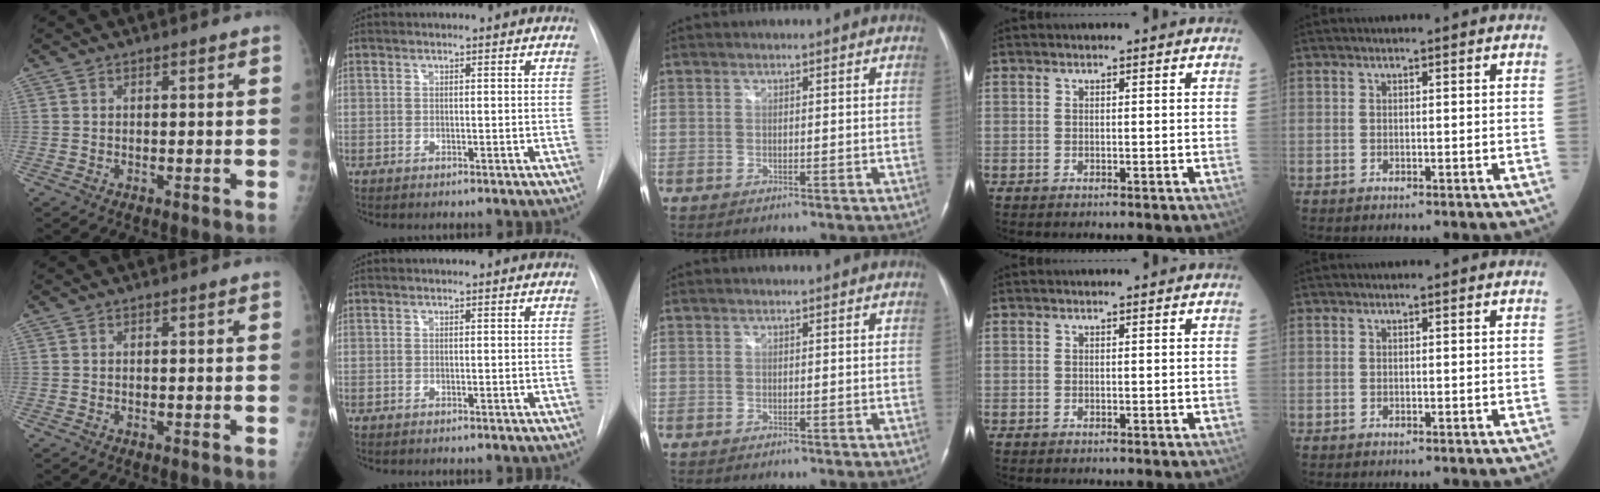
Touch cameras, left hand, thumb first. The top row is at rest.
{}